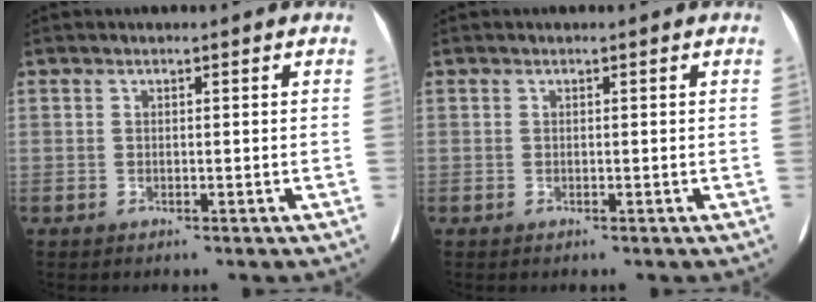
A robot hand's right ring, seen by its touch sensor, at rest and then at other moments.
{"total": 0.0}